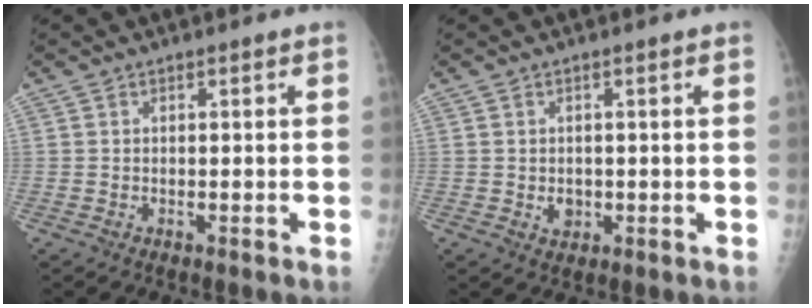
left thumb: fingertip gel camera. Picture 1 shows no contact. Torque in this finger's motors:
{"motor_torque": [0.49, 0.66, 0.31, -0.09, 0.00]}